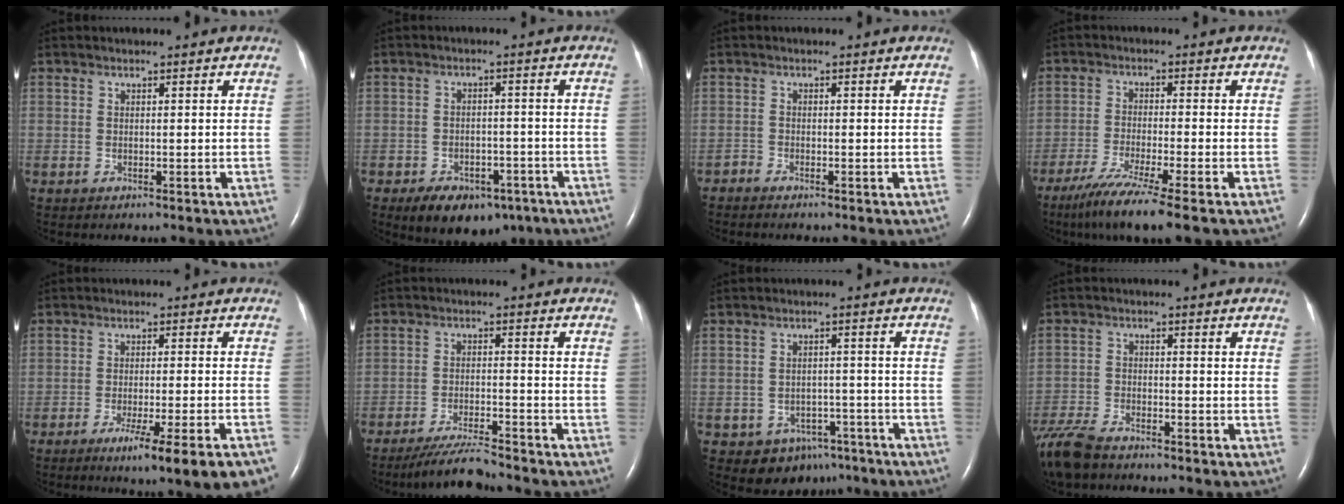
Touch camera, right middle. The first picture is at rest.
{"total": 10.1, "force": [-6.5, 5.9, 5.1], "torque": [-0.079, 0.009, -0.089]}
{"total": 0.7, "force": [-0.7, 0.0, 0.1], "torque": [-0.003, -0.002, -0.016]}
{"total": 9.3, "force": [-6.7, -0.9, 6.5], "torque": [-0.116, -0.032, -0.112]}
{"total": 11.4, "force": [-7.6, -0.4, 8.6], "torque": [-0.090, -0.021, -0.103]}
{"total": 6.3, "force": [-5.9, -0.2, 2.3], "torque": [-0.046, -0.019, -0.107]}
{"total": 6.8, "force": [-4.4, 5.0, 1.5], "torque": [-0.010, 0.016, -0.051]}
{"total": 9.6, "force": [-8.2, 2.8, 4.2], "torque": [-0.091, -0.019, -0.147]}